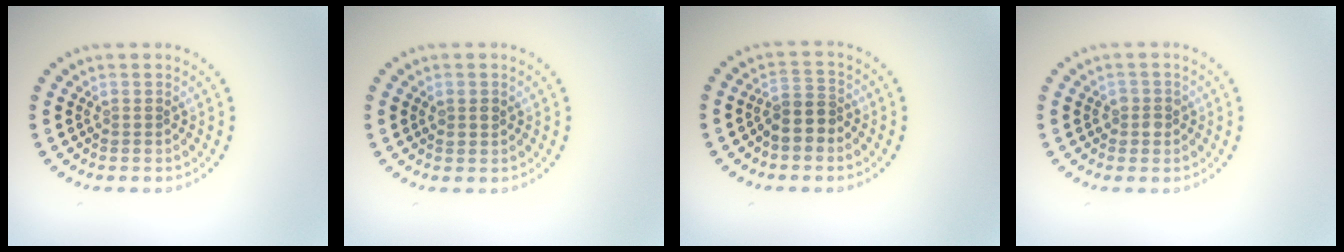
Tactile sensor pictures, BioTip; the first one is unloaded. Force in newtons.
{"total": 1.0, "press": 1.0, "slide": 0.3}
{"total": 2.7, "press": 2.4, "slide": 1.2}
{"total": 1.3, "press": 1.2, "slide": 0.5}